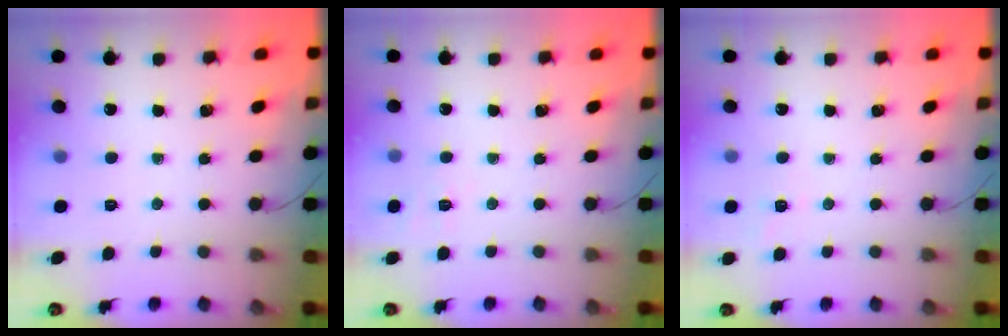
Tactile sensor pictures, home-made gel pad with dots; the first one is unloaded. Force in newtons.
{"total": 3.0, "press": 2.4, "slide": 1.8}
{"total": 3.5, "press": 3.0, "slide": 1.8}